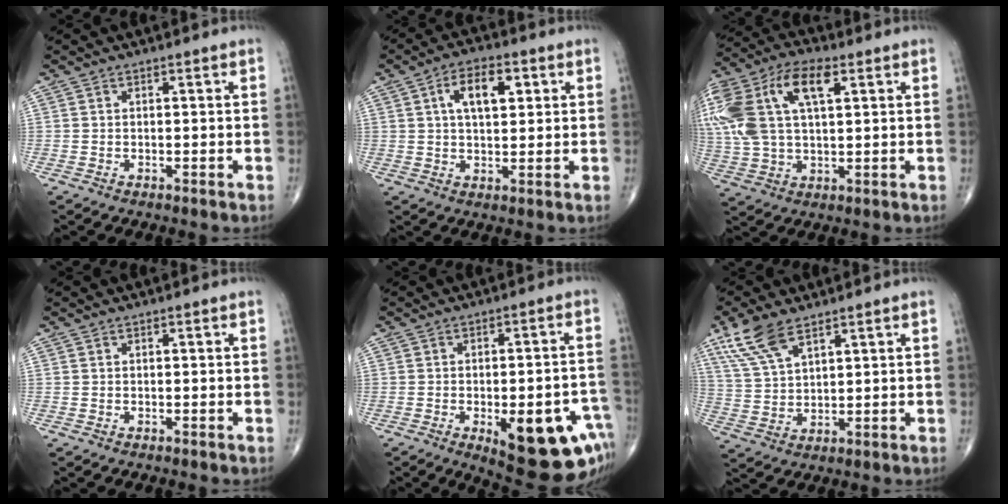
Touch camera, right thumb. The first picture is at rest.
{"total": 8.7, "force": [2.7, 4.4, 7.0], "torque": [-0.101, 0.003, 0.043]}
{"total": 22.1, "force": [6.9, 11.5, 17.5], "torque": [-0.413, 0.034, 0.124]}
{"total": 0.0}
{"total": 18.5, "force": [-7.4, 7.4, 15.2], "torque": [-0.130, 0.025, -0.078]}
{"total": 9.4, "force": [6.1, 3.7, 6.2], "torque": [-0.129, -0.013, 0.131]}